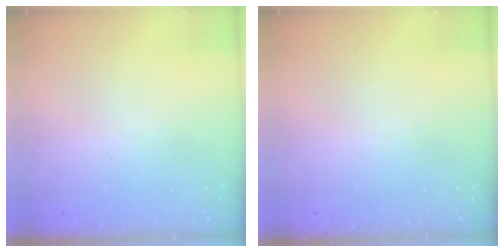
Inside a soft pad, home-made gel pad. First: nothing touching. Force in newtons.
{"total": 0.0}